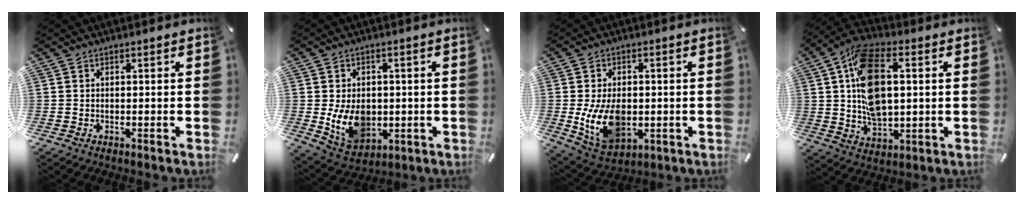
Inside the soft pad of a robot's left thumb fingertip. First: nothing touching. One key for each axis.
{"total": 10.9, "fx": -0.9, "fy": 8.5, "fz": 6.7, "tx": -0.125, "ty": 0.002, "tz": -0.015}
{"total": 12.3, "fx": -1.3, "fy": 8.3, "fz": 8.9, "tx": -0.183, "ty": -0.003, "tz": -0.019}
{"total": 15.6, "fx": 2.2, "fy": 9.3, "fz": 12.4, "tx": -0.239, "ty": 0.005, "tz": 0.039}